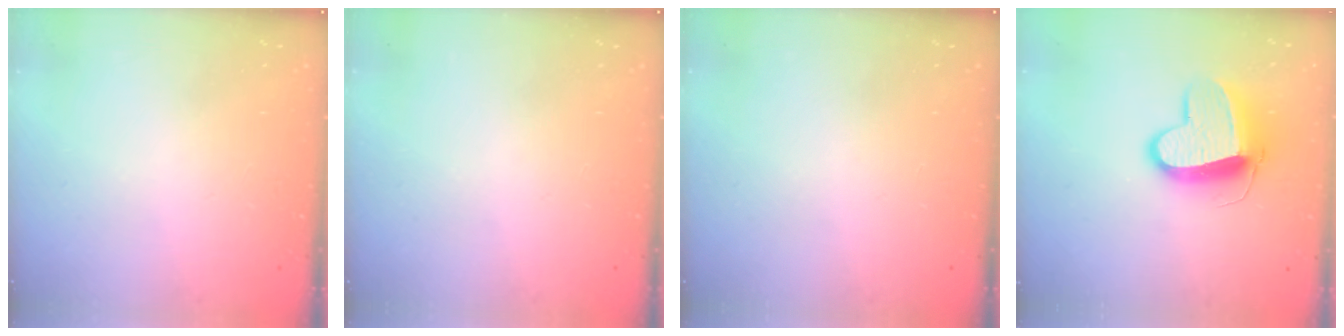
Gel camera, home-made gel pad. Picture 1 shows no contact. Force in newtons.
{"total": 0.0}
{"total": 0.0}
{"total": 13.4, "press": 13.3, "slide": 1.3}